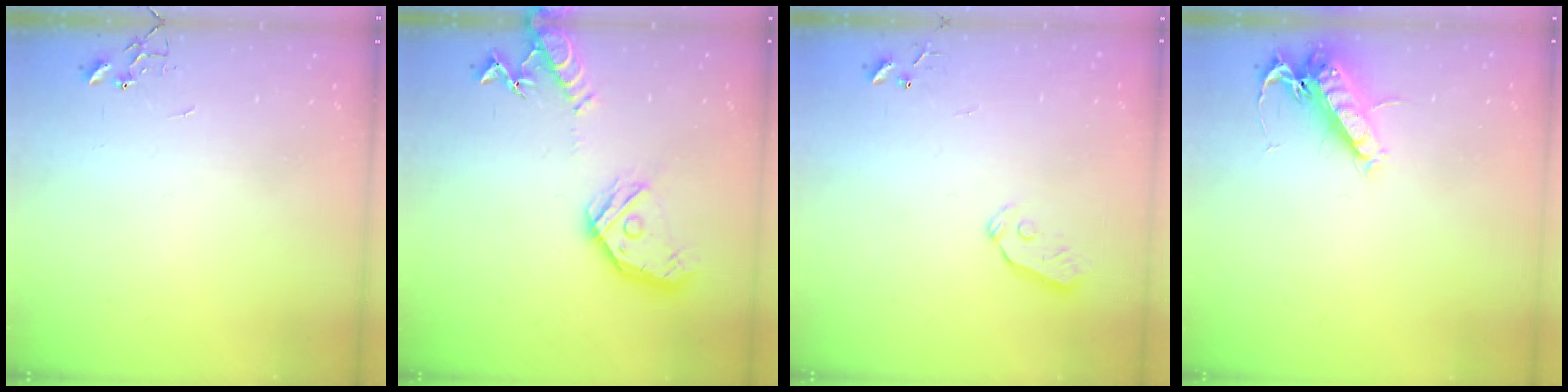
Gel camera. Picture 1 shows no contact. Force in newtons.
{"total": 17.1, "press": 16.9, "slide": 2.2}
{"total": 3.0, "press": 3.0, "slide": 0.3}
{"total": 13.8, "press": 13.7, "slide": 1.5}